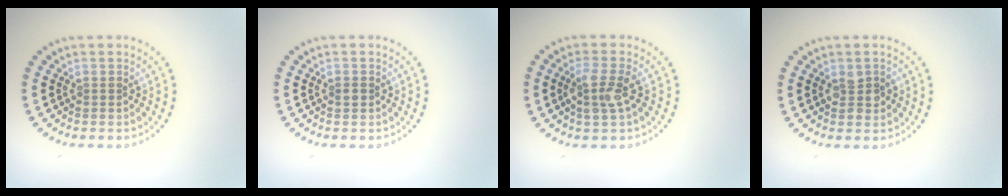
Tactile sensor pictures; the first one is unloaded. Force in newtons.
{"total": 0.8, "press": 0.8, "slide": 0.1}
{"total": 2.7, "press": 2.6, "slide": 0.9}
{"total": 1.8, "press": 1.7, "slide": 0.2}